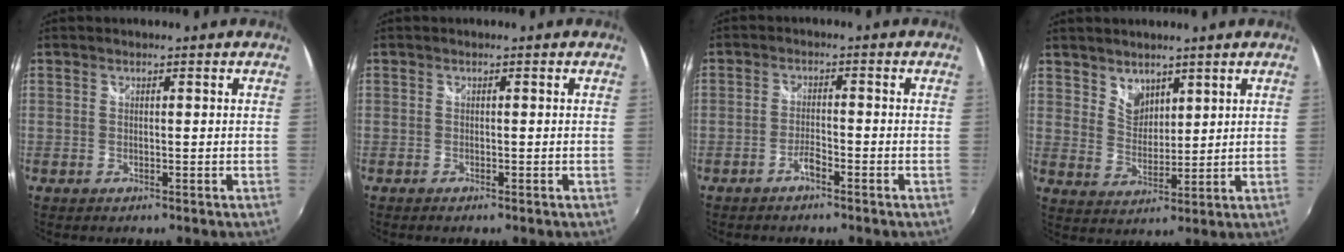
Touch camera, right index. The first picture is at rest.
{"total": 0.5, "force": [-0.5, 0.2, 0.2], "torque": [-0.005, -0.003, -0.010]}
{"total": 2.3, "force": [-1.8, 0.4, 1.3], "torque": [-0.035, 0.004, -0.038]}
{"total": 5.0, "force": [3.7, 3.1, 1.3], "torque": [-0.008, 0.004, 0.070]}